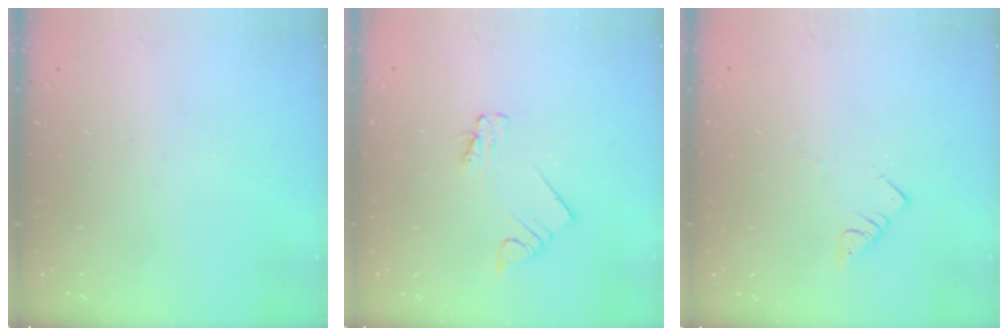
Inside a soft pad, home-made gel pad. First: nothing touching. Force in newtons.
{"total": 1.9, "press": 1.9, "slide": 0.1}
{"total": 3.0, "press": 3.0, "slide": 0.1}